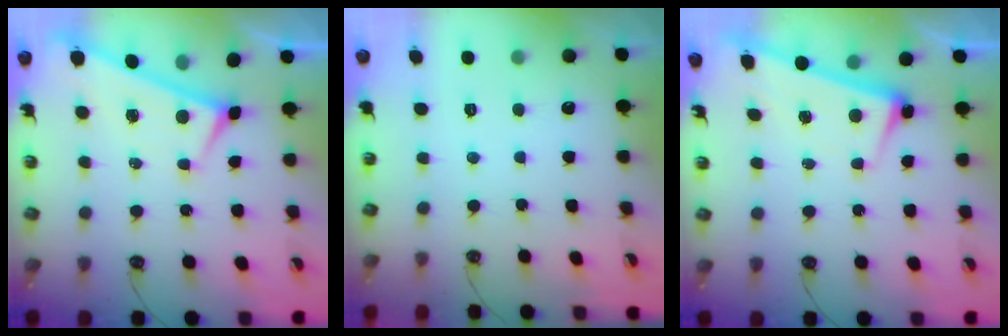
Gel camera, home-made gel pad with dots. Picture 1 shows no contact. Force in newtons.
{"total": 0.0}
{"total": 2.6, "press": 2.5, "slide": 0.7}